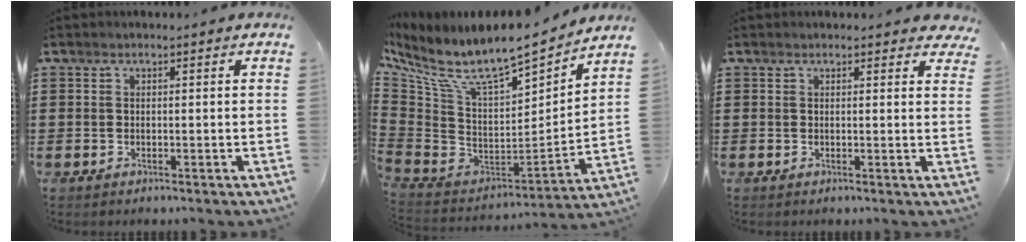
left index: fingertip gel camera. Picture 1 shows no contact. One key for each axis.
{"total": 9.9, "fx": 7.1, "fy": 3.2, "fz": 6.1, "tx": -0.153, "ty": -0.059, "tz": 0.117}
{"total": 1.4, "fx": 1.3, "fy": 0.5, "fz": 0.3, "tx": -0.002, "ty": 0.002, "tz": 0.023}